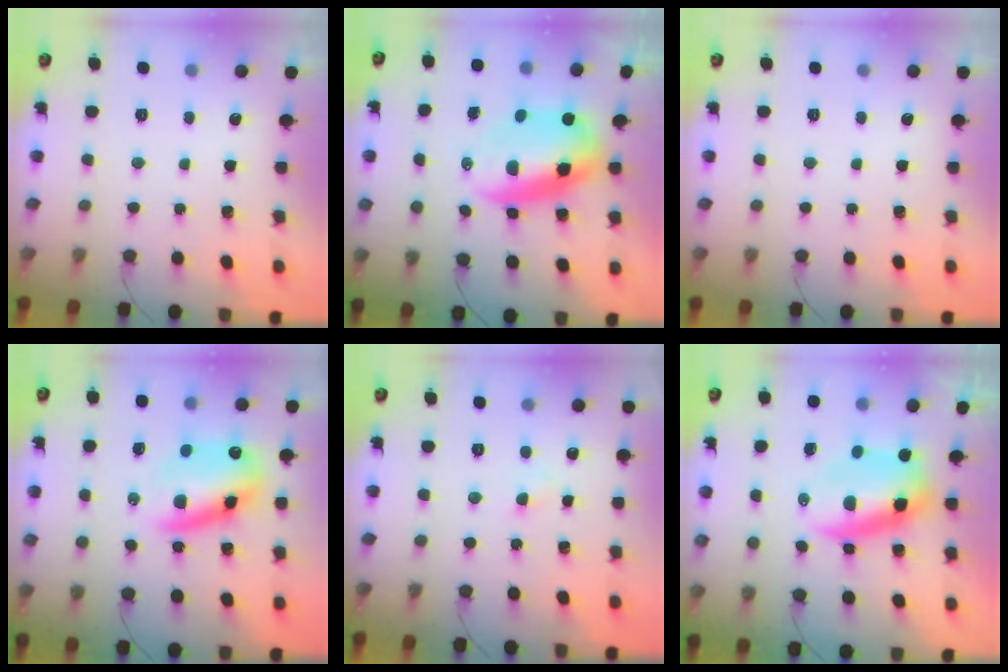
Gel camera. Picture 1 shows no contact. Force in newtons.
{"total": 10.2, "press": 9.9, "slide": 2.6}
{"total": 0.0}
{"total": 12.9, "press": 12.5, "slide": 3.2}
{"total": 1.6, "press": 1.4, "slide": 0.8}
{"total": 8.1, "press": 7.8, "slide": 2.2}